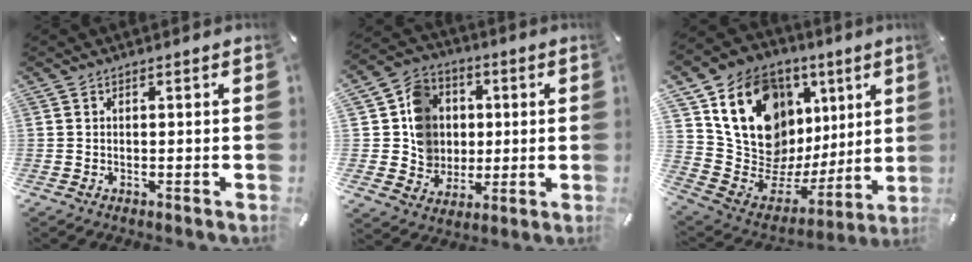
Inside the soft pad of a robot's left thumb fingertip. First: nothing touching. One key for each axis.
{"total": 11.8, "fx": 1.0, "fy": 11.3, "fz": 3.4, "tx": -0.052, "ty": 0.006, "tz": 0.030}
{"total": 19.3, "fx": 7.4, "fy": 15.4, "fz": 9.1, "tx": -0.133, "ty": -0.063, "tz": 0.158}